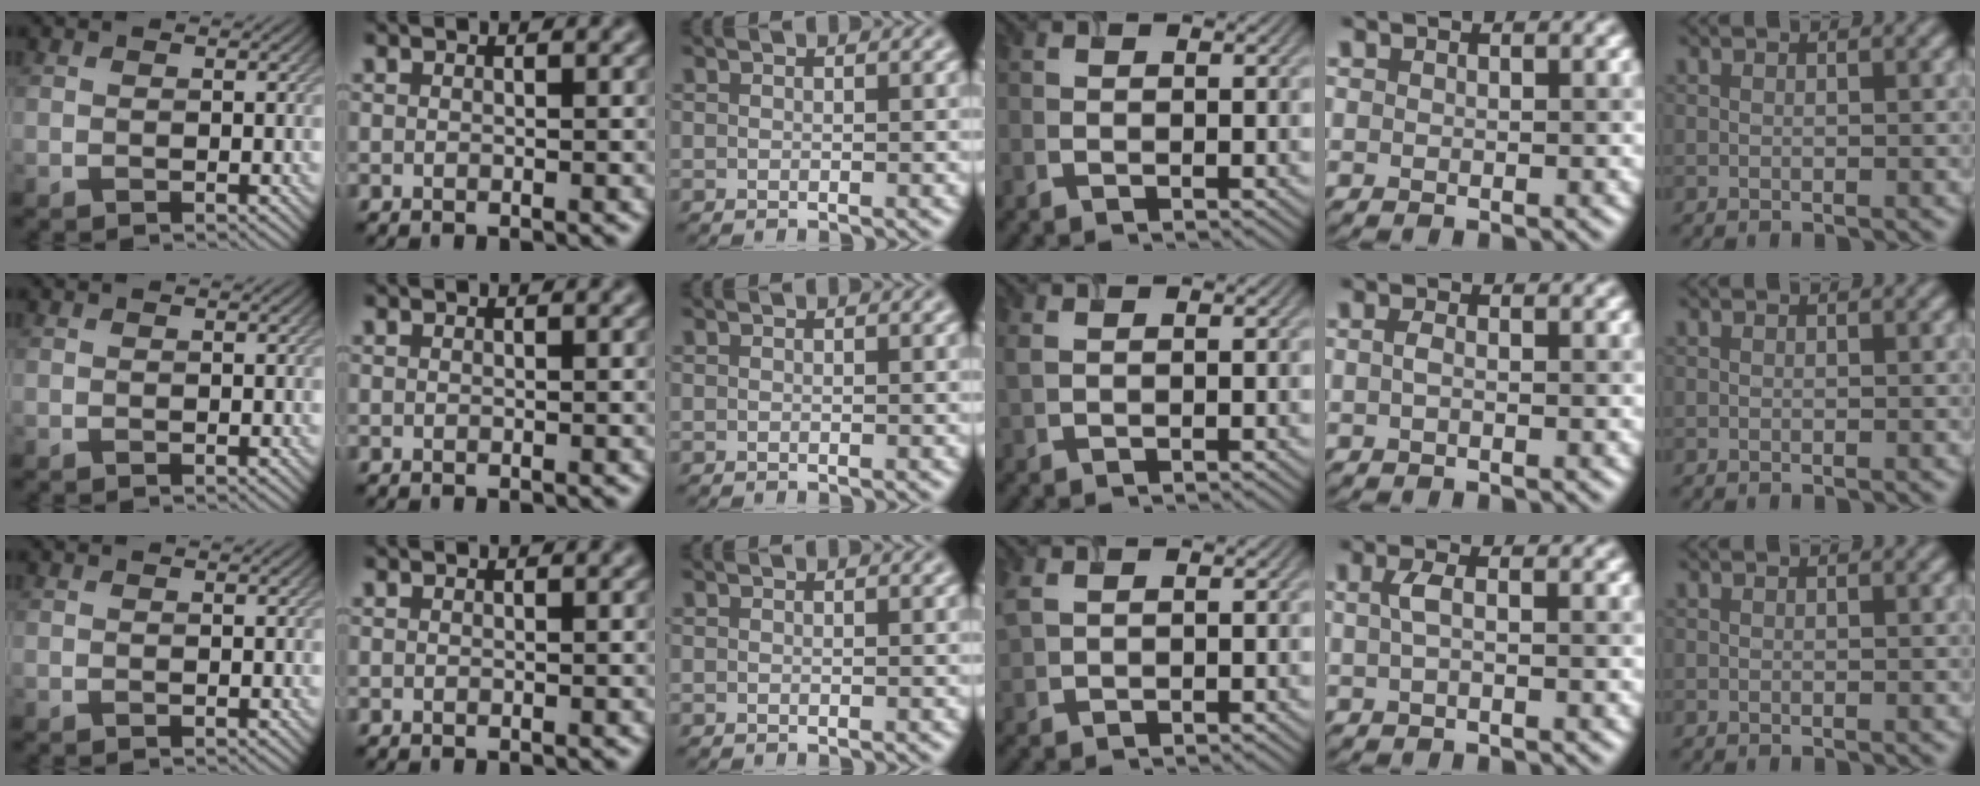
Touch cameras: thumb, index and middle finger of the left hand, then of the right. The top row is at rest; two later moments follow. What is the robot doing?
{"motion": "insert", "object": "airpods case & airpods"}